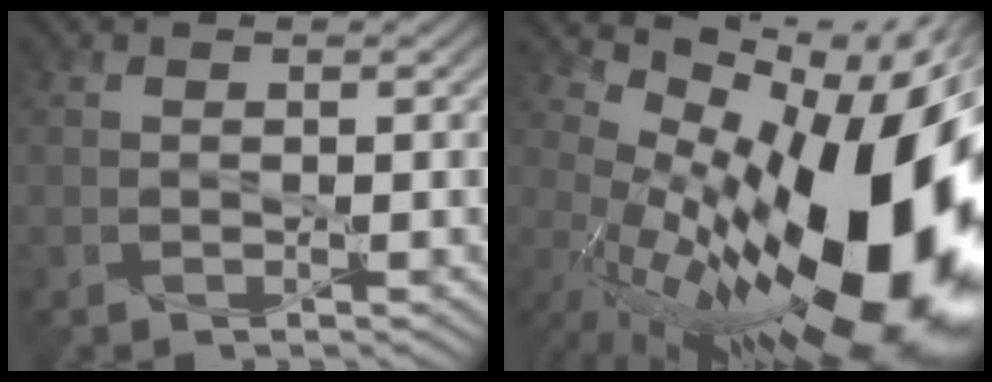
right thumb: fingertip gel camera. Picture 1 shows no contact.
{"total": 21.2, "force": [-0.6, 9.7, 18.9], "torque": [-0.297, -0.010, -0.015]}